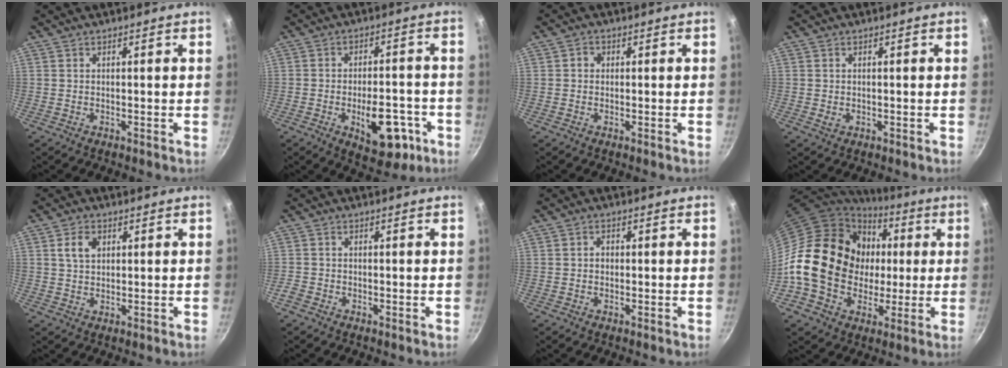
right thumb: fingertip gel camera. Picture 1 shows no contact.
{"total": 12.6, "force": [-4.6, 6.7, 9.6], "torque": [-0.096, 0.023, -0.050]}
{"total": 1.7, "force": [0.1, 1.5, 0.7], "torque": [-0.006, 0.005, -0.002]}
{"total": 1.0, "force": [0.1, 0.7, 0.7], "torque": [-0.011, -0.002, 0.003]}
{"total": 4.3, "force": [1.4, 3.0, 2.7], "torque": [-0.038, 0.001, 0.025]}
{"total": 1.5, "force": [-1.0, 1.0, 0.6], "torque": [-0.018, 0.002, -0.023]}
{"total": 1.6, "force": [-0.1, 1.4, 0.9], "torque": [-0.011, 0.004, -0.003]}
{"total": 23.2, "force": [0.8, 19.1, 13.2], "torque": [-0.220, 0.025, 0.019]}